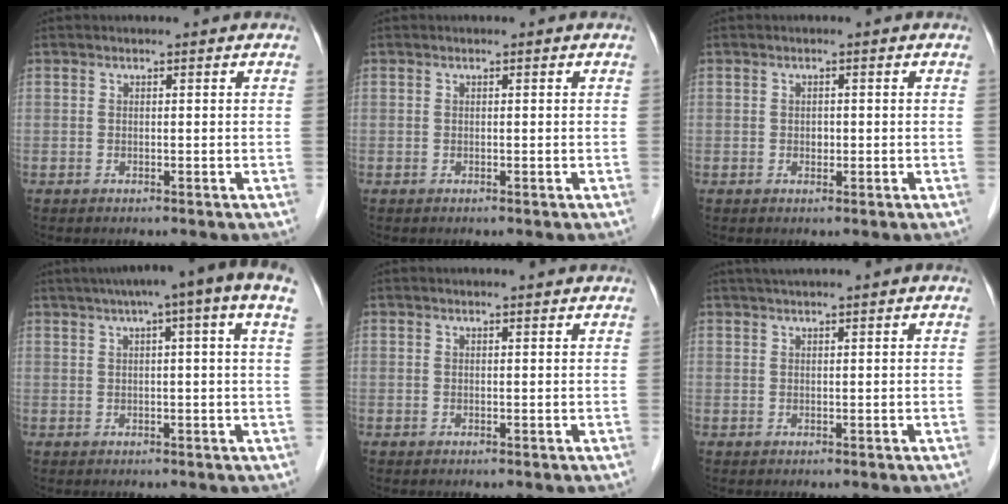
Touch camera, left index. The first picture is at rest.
{"total": 0.0}
{"total": 0.9, "force": [-0.2, 0.7, 0.5], "torque": [-0.009, 0.000, -0.003]}
{"total": 11.5, "force": [6.6, -0.1, 9.4], "torque": [-0.138, 0.042, 0.079]}
{"total": 2.1, "force": [2.0, -0.1, 0.6], "torque": [-0.010, 0.006, 0.024]}
{"total": 3.6, "force": [3.1, -0.5, 1.8], "torque": [-0.020, 0.029, 0.053]}